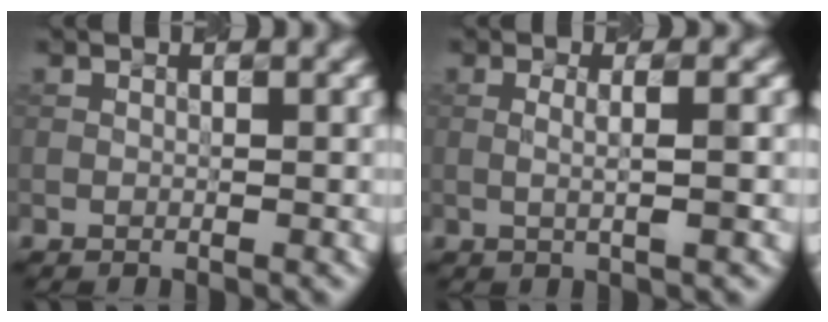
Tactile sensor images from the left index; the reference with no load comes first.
{"total": 2.1, "force": [0.0, 0.3, 2.0], "torque": [-0.036, 0.002, 0.003]}